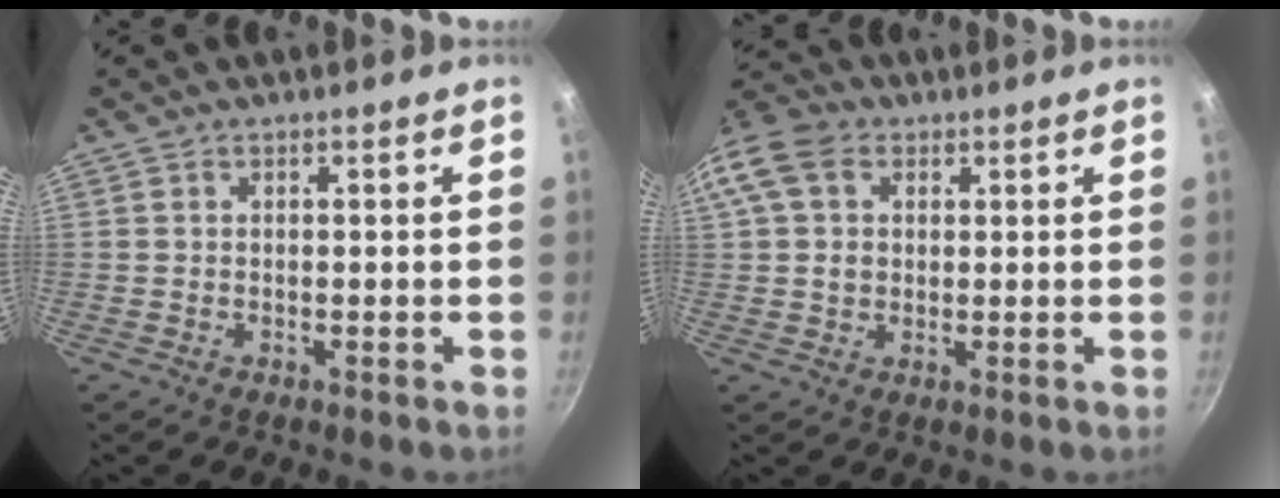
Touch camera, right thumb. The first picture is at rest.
{"total": 11.9, "force": [3.2, 9.3, 6.7], "torque": [-0.138, 0.021, 0.049]}